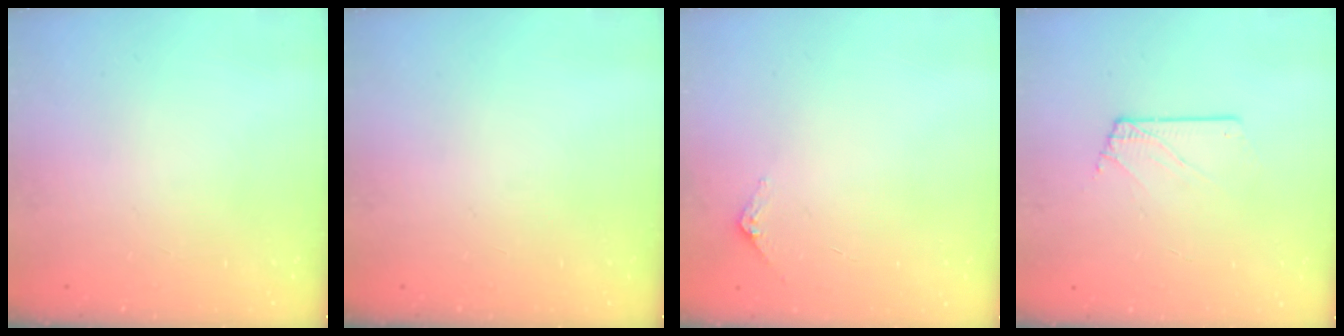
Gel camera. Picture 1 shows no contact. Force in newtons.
{"total": 0.0}
{"total": 3.2, "press": 3.2, "slide": 0.2}
{"total": 2.3, "press": 2.3, "slide": 0.3}